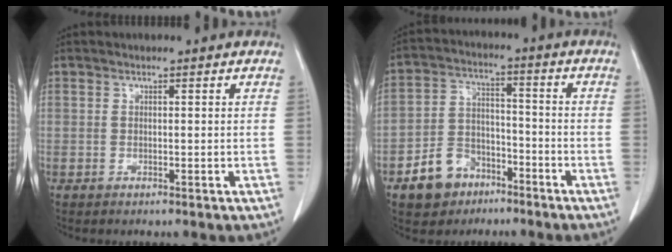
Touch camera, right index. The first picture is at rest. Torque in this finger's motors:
{"motor_torque": [-0.02, -0.20, -0.12, -0.11]}